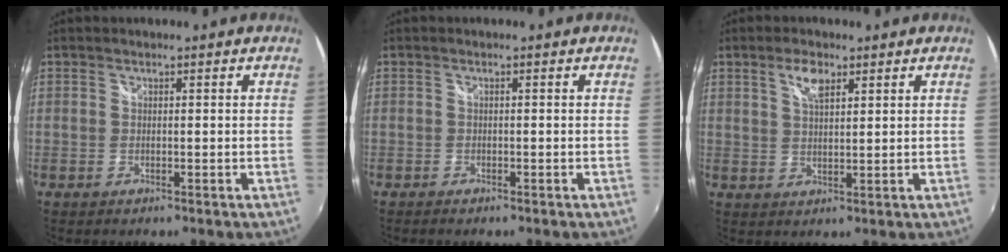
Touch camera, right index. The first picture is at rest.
{"total": 1.3, "force": [-1.1, 0.3, 0.6], "torque": [-0.015, -0.006, -0.019]}
{"total": 4.3, "force": [2.4, 1.7, 3.1], "torque": [-0.056, 0.006, 0.043]}